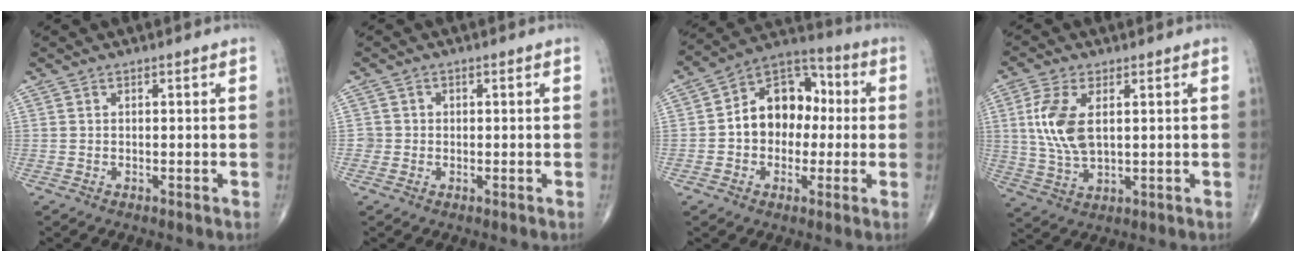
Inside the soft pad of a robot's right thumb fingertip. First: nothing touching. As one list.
[{"total": 1.7, "force": [-0.2, 1.7, -0.1], "torque": [0.015, 0.008, -0.009]}, {"total": 13.9, "force": [0.2, 10.3, 9.3], "torque": [-0.104, 0.039, -0.008]}, {"total": 9.6, "force": [2.0, 4.9, 8.0], "torque": [-0.177, -0.006, 0.043]}]